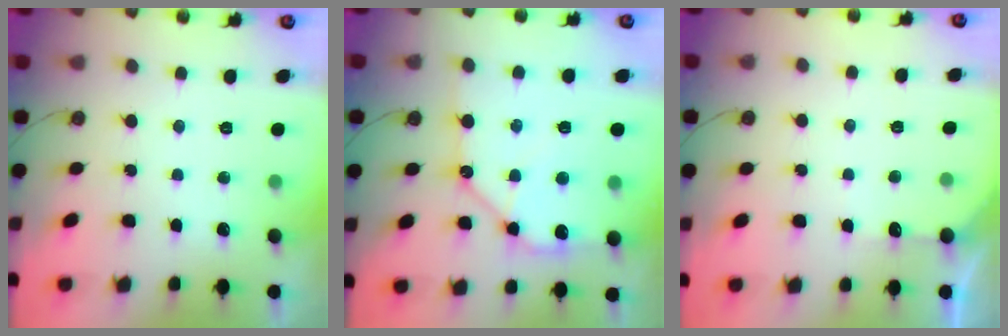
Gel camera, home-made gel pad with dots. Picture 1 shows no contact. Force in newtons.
{"total": 12.0, "press": 11.9, "slide": 1.4}
{"total": 3.2, "press": 3.2, "slide": 0.5}